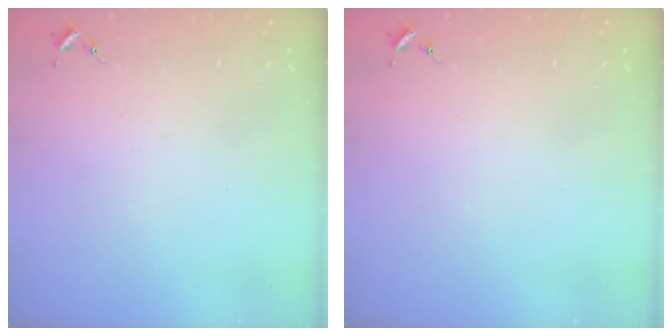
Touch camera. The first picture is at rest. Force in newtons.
{"total": 0.0}